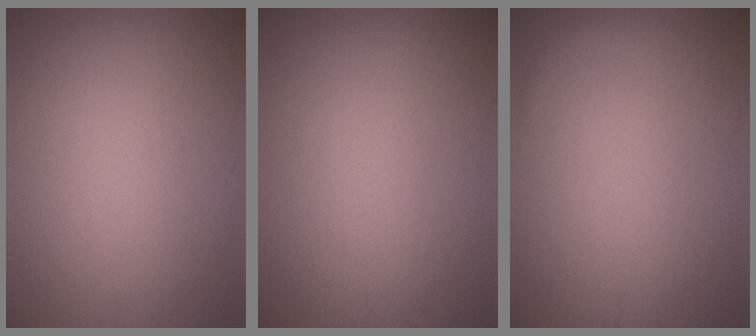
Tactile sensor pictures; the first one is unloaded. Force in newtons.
{"total": 0.0}
{"total": 0.7, "press": 0.7, "slide": 0.1}